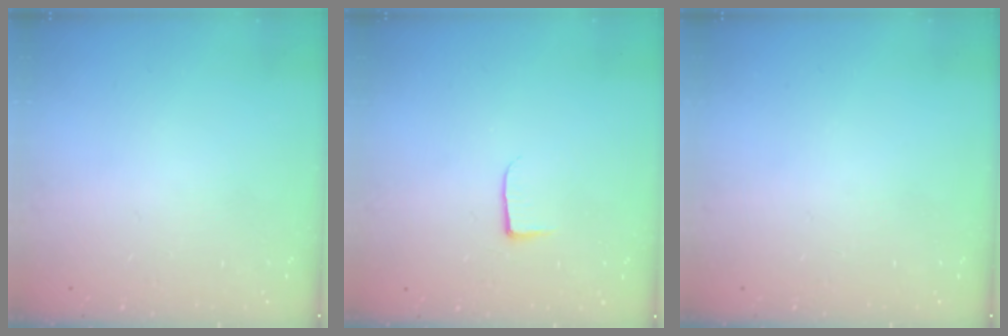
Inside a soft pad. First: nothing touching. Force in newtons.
{"total": 3.8, "press": 3.8, "slide": 0.5}
{"total": 0.0}